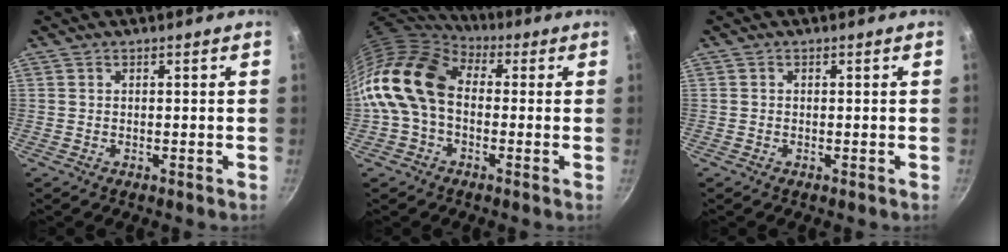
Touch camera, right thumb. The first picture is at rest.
{"total": 17.2, "force": [-0.1, 12.1, 12.2], "torque": [-0.223, 0.036, -0.018]}
{"total": 0.0}